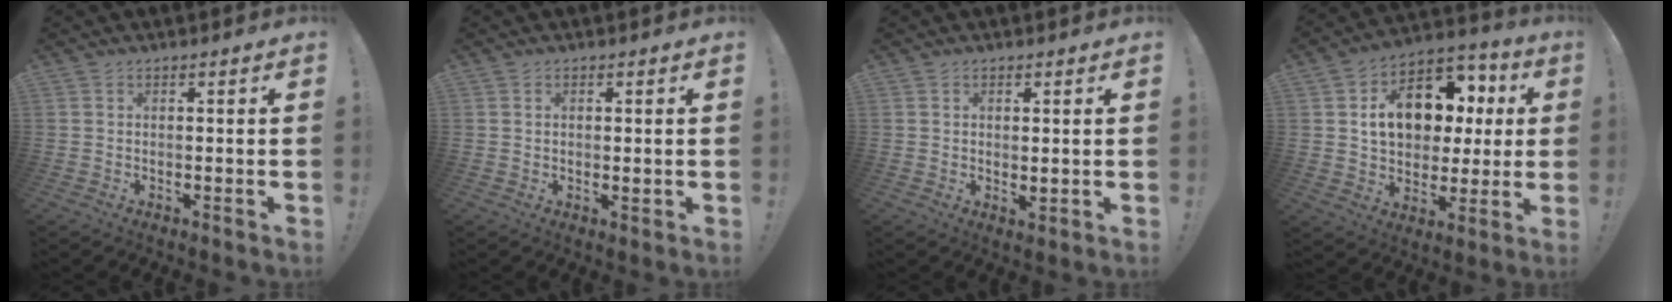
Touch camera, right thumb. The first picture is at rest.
{"total": 1.0, "force": [0.4, 0.7, 0.7], "torque": [0.003, -0.006, 0.004]}
{"total": 1.5, "force": [0.9, 0.7, 0.9], "torque": [-0.001, -0.009, 0.014]}
{"total": 16.6, "force": [4.2, 12.4, 10.3], "torque": [-0.139, -0.012, 0.090]}